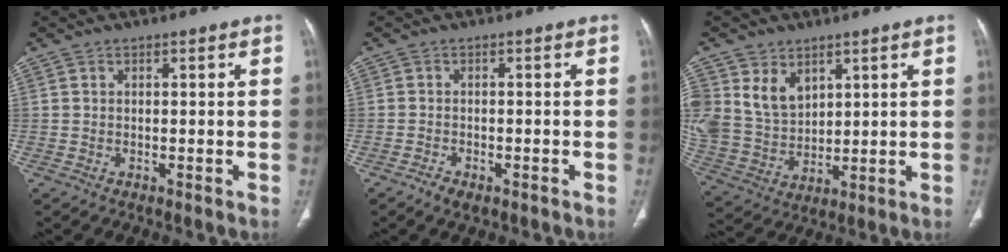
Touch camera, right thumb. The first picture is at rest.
{"total": 2.4, "force": [-1.7, 1.3, 1.2], "torque": [-0.021, 0.007, -0.024]}
{"total": 10.6, "force": [4.9, 7.8, 5.3], "torque": [-0.078, -0.022, 0.116]}